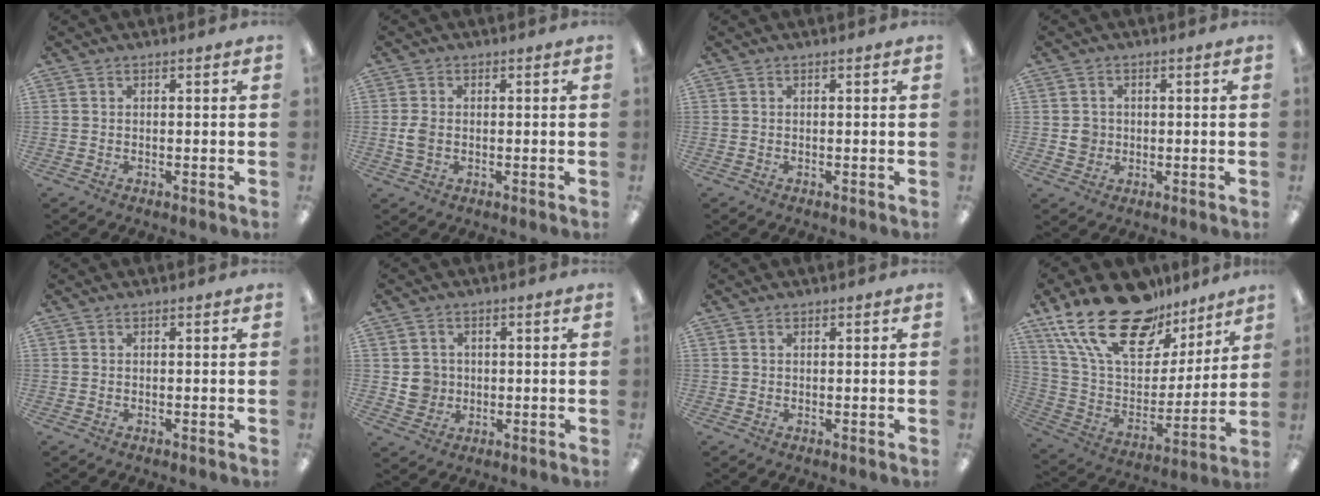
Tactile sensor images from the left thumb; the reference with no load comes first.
{"total": 3.6, "force": [-0.3, 2.5, 2.6], "torque": [-0.052, 0.003, -0.005]}
{"total": 0.0}
{"total": 3.4, "force": [0.1, 3.3, 0.7], "torque": [-0.003, 0.000, -0.002]}
{"total": 0.0}
{"total": 4.9, "force": [0.2, 4.8, 0.7], "torque": [-0.008, 0.006, 0.004]}
{"total": 0.6, "force": [0.4, 0.5, 0.0], "torque": [-0.001, 0.003, 0.006]}
{"total": 24.5, "force": [17.1, 12.0, 12.6], "torque": [-0.245, -0.104, 0.307]}